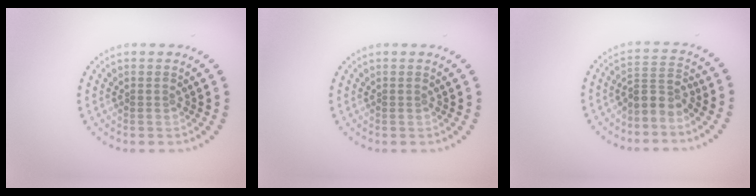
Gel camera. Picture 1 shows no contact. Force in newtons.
{"total": 0.0}
{"total": 2.6, "press": 1.9, "slide": 1.8}